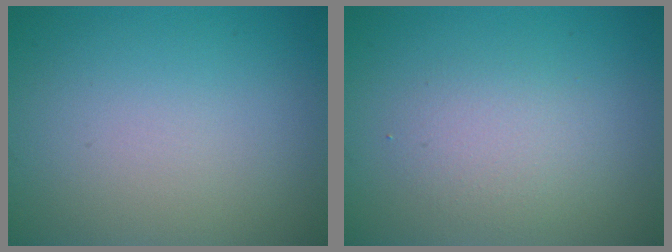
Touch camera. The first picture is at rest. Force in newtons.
{"total": 2.2, "press": 2.2, "slide": 0.1}